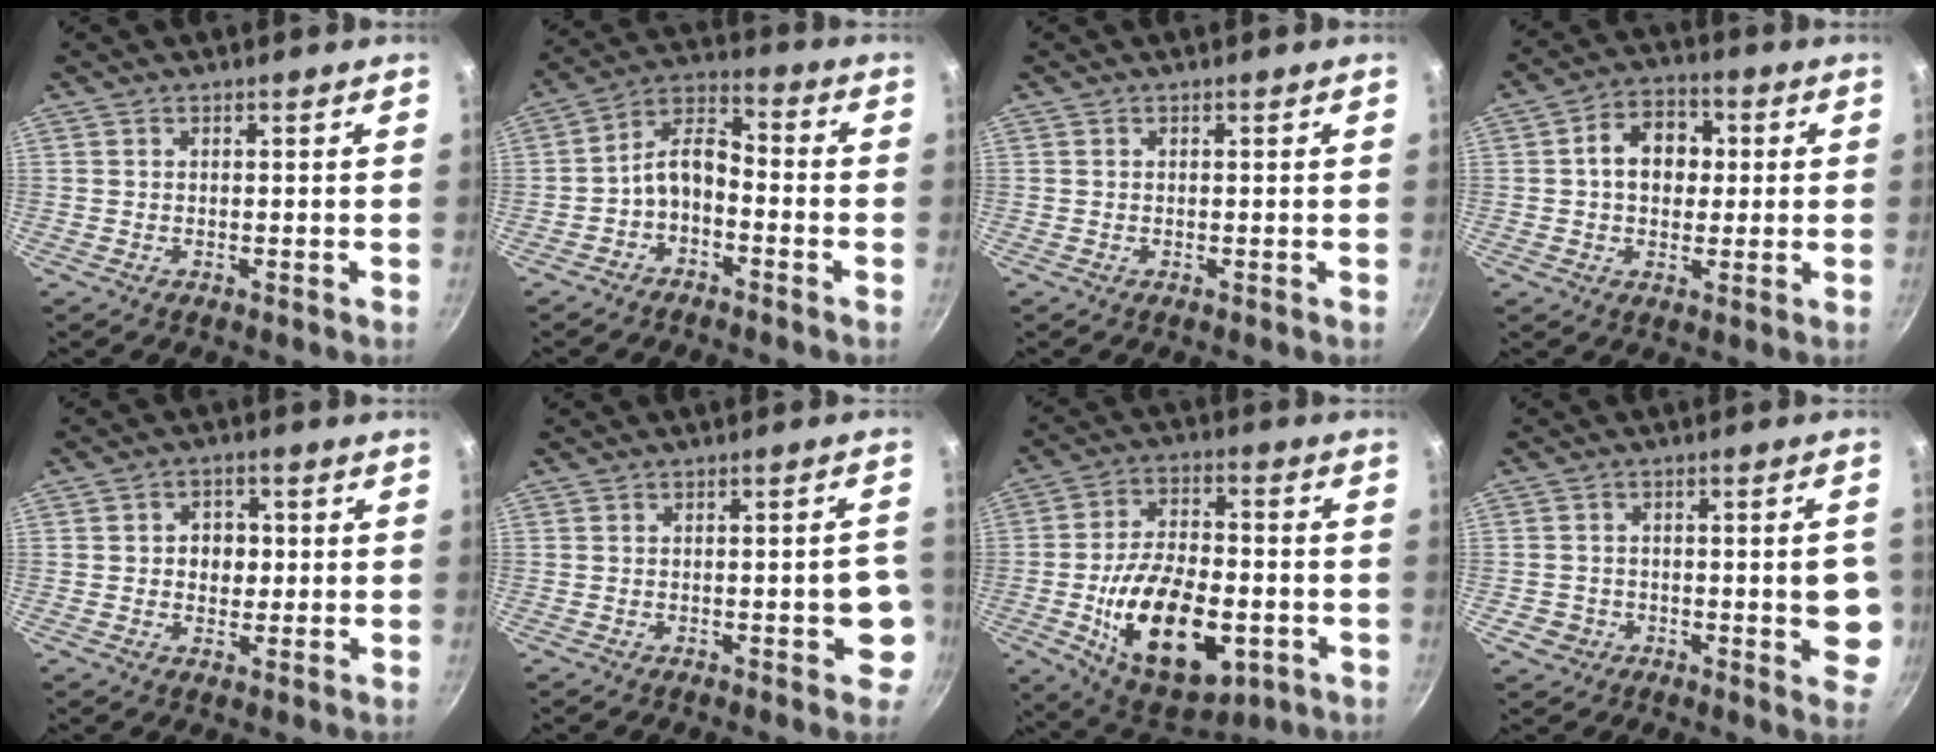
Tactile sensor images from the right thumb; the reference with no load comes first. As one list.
[{"total": 7.9, "force": [-3.2, 4.7, 5.4], "torque": [-0.093, 0.060, -0.066]}, {"total": 0.0}, {"total": 9.6, "force": [1.0, 7.2, 6.2], "torque": [-0.063, 0.017, 0.003]}, {"total": 5.1, "force": [0.1, 4.3, 2.8], "torque": [-0.013, 0.004, -0.002]}, {"total": 6.4, "force": [-1.6, 2.4, 5.6], "torque": [-0.047, 0.017, -0.020]}, {"total": 22.2, "force": [-5.8, 12.2, 17.7], "torque": [-0.277, 0.020, -0.081]}, {"total": 9.2, "force": [-1.6, 5.2, 7.4], "torque": [-0.058, 0.012, -0.019]}]